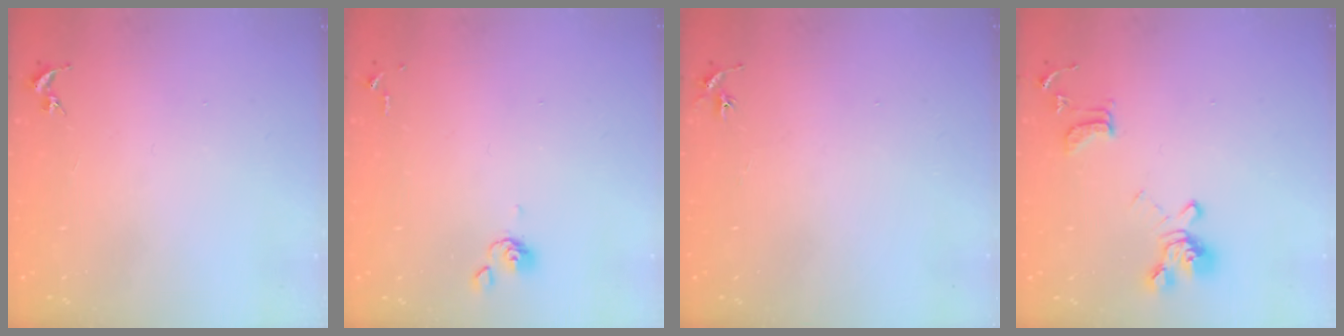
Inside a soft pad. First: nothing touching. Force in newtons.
{"total": 4.9, "press": 4.8, "slide": 0.9}
{"total": 2.9, "press": 2.9, "slide": 0.3}
{"total": 14.3, "press": 14.2, "slide": 1.5}